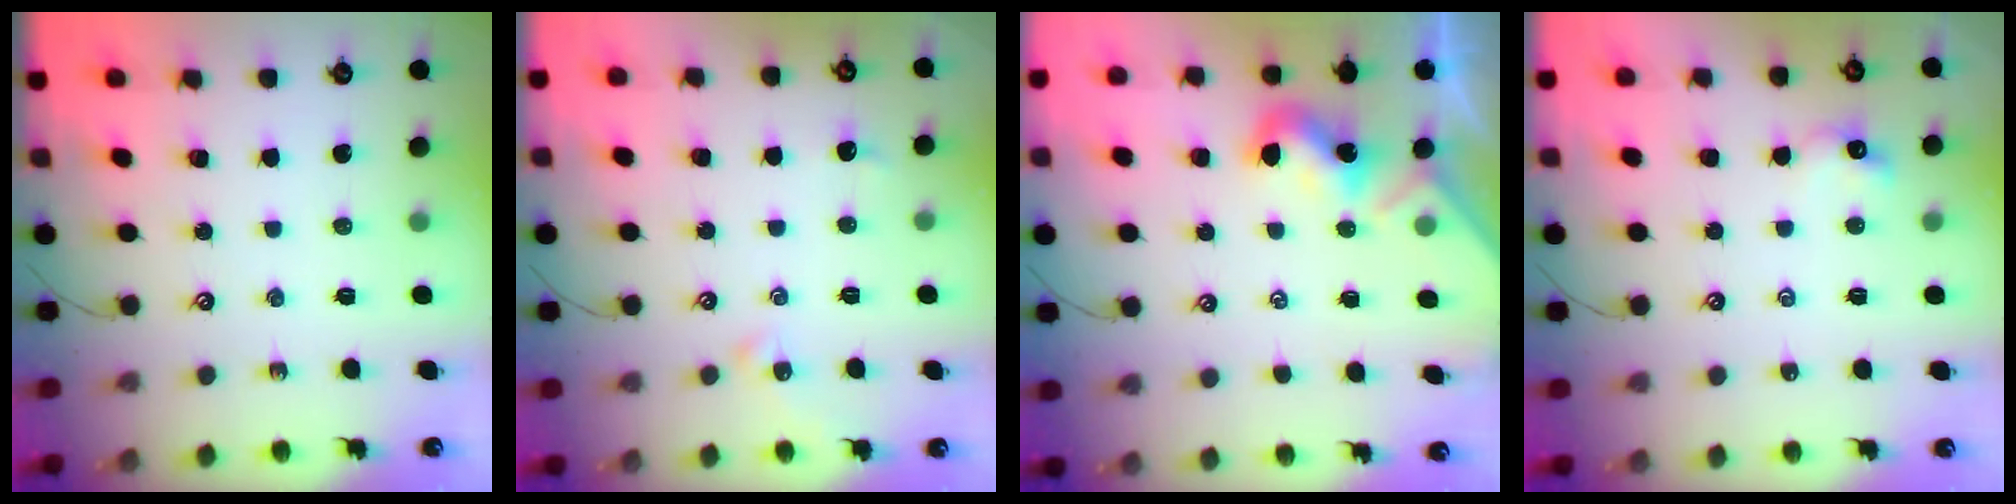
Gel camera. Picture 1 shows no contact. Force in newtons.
{"total": 2.3, "press": 2.2, "slide": 0.6}
{"total": 2.0, "press": 2.0, "slide": 0.5}
{"total": 2.3, "press": 2.2, "slide": 0.6}